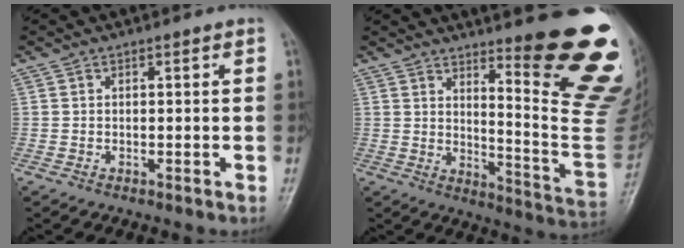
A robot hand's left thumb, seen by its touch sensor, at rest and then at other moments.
{"total": 22.3, "force": [11.8, 3.9, 18.5], "torque": [-0.195, -0.087, 0.168]}